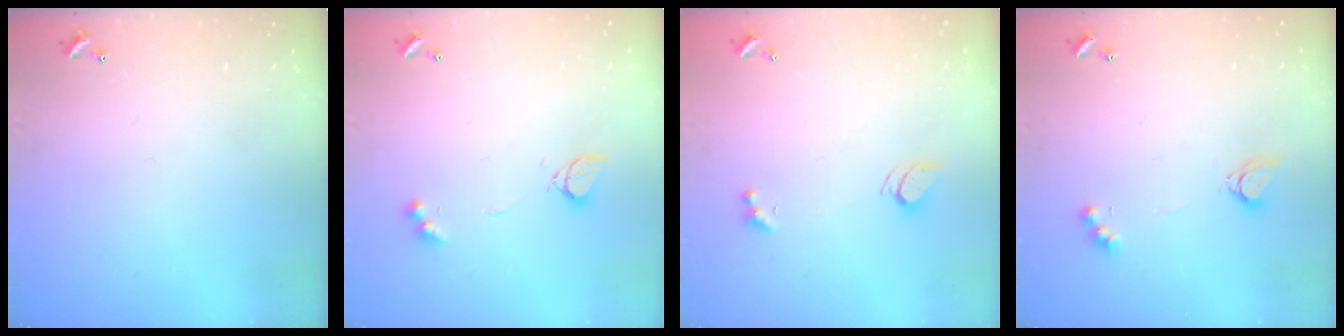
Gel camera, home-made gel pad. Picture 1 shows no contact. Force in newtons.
{"total": 4.0, "press": 4.0, "slide": 0.8}
{"total": 2.5, "press": 2.4, "slide": 0.7}
{"total": 2.8, "press": 2.8, "slide": 0.5}